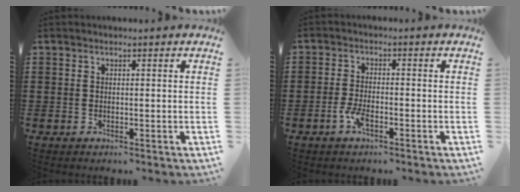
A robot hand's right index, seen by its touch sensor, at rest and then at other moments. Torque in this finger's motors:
{"motor_torque": [1.08, 1.06, 0.05, 0.08]}